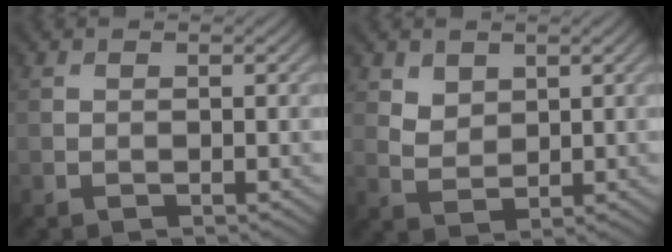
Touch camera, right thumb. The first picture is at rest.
{"total": 2.9, "force": [1.9, 2.0, 1.1], "torque": [-0.030, -0.008, 0.037]}